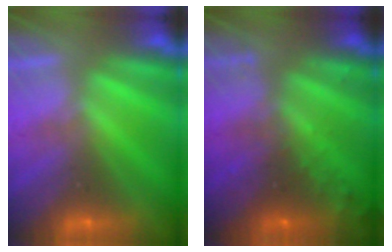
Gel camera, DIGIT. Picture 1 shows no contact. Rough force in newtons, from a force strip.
{"total": 7.4}